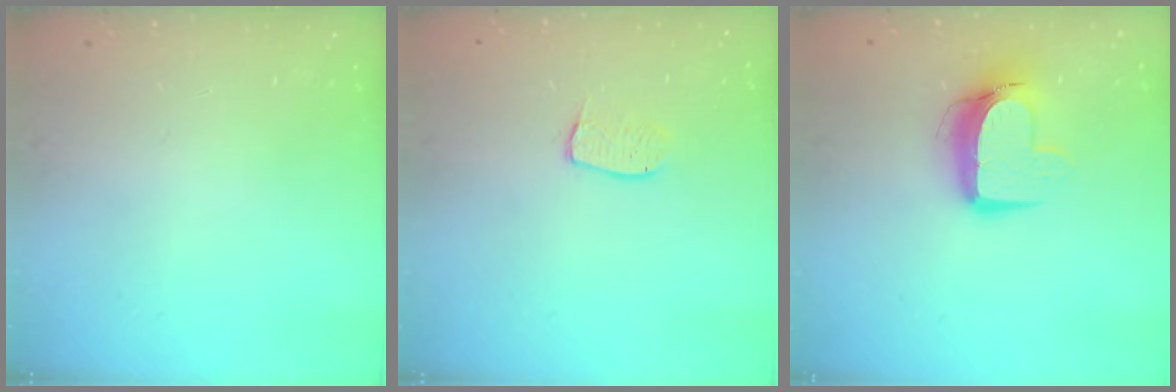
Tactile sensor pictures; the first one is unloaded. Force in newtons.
{"total": 6.6, "press": 6.5, "slide": 0.5}
{"total": 11.0, "press": 10.9, "slide": 1.1}